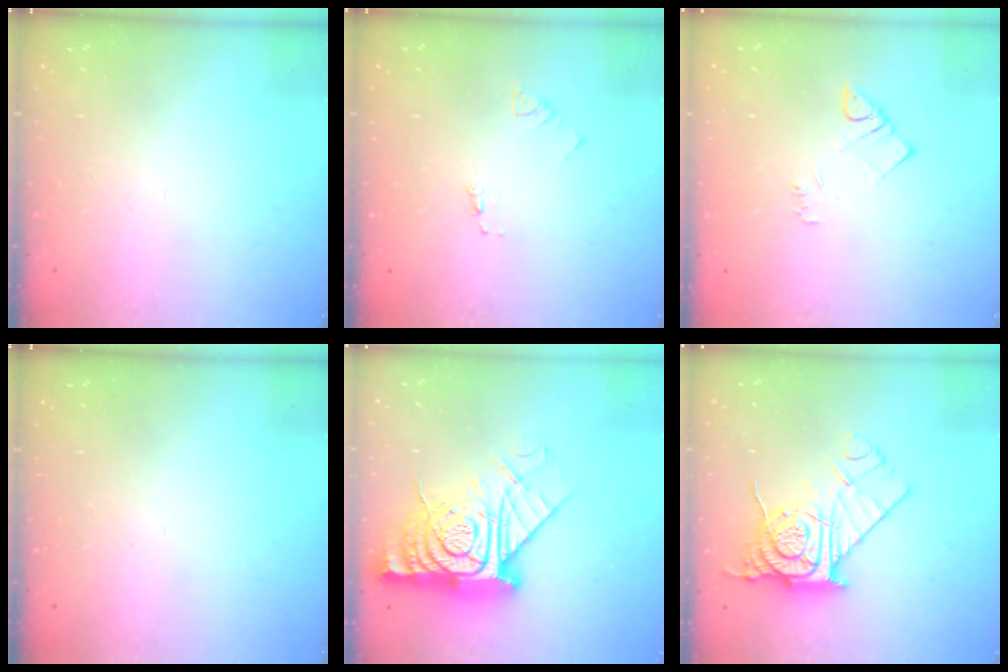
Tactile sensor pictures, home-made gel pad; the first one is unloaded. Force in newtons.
{"total": 1.8, "press": 1.8, "slide": 0.2}
{"total": 4.5, "press": 4.5, "slide": 0.5}
{"total": 0.0}
{"total": 20.5, "press": 20.4, "slide": 1.7}
{"total": 12.4, "press": 12.3, "slide": 0.9}